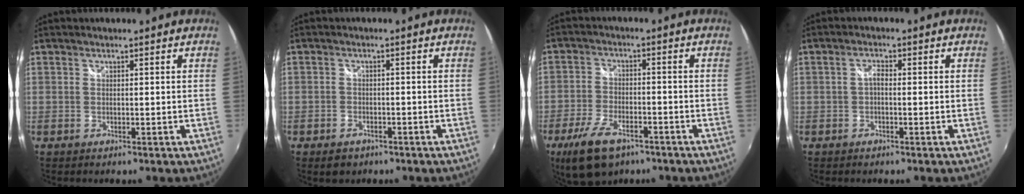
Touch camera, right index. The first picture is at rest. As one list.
[{"total": 3.9, "force": [-2.5, 2.7, 1.2], "torque": [-0.037, -0.004, -0.036]}, {"total": 11.1, "force": [-7.2, 5.2, 6.6], "torque": [-0.156, -0.019, -0.129]}, {"total": 1.5, "force": [-0.5, 0.7, 1.2], "torque": [-0.024, 0.005, -0.011]}]